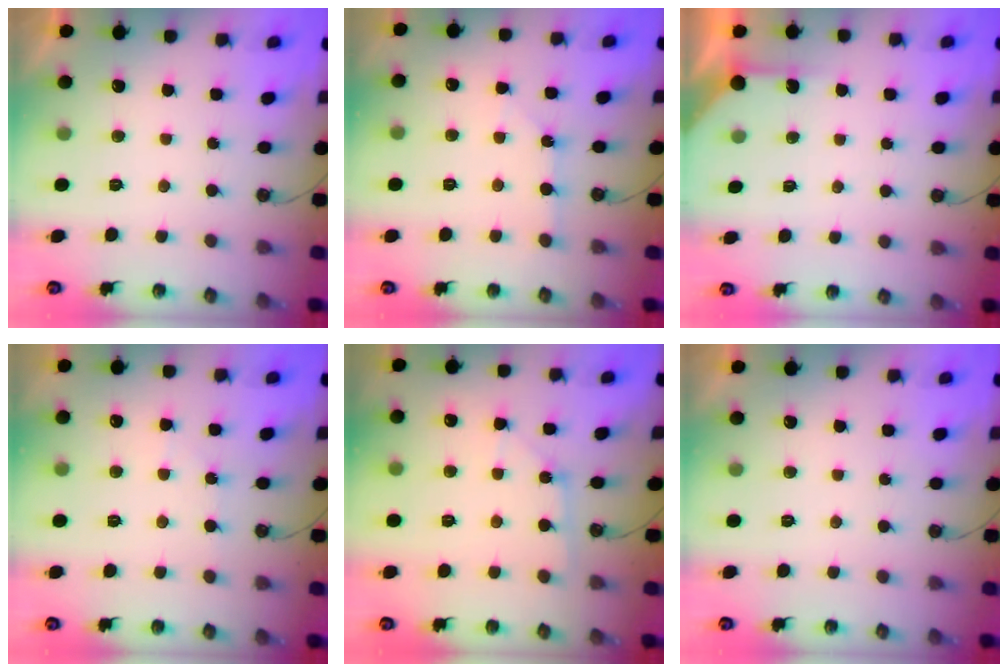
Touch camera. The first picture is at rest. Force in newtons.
{"total": 1.1, "press": 1.1, "slide": 0.2}
{"total": 2.3, "press": 2.2, "slide": 0.3}
{"total": 3.0, "press": 2.9, "slide": 0.5}
{"total": 2.0, "press": 2.0, "slide": 0.3}
{"total": 0.0}